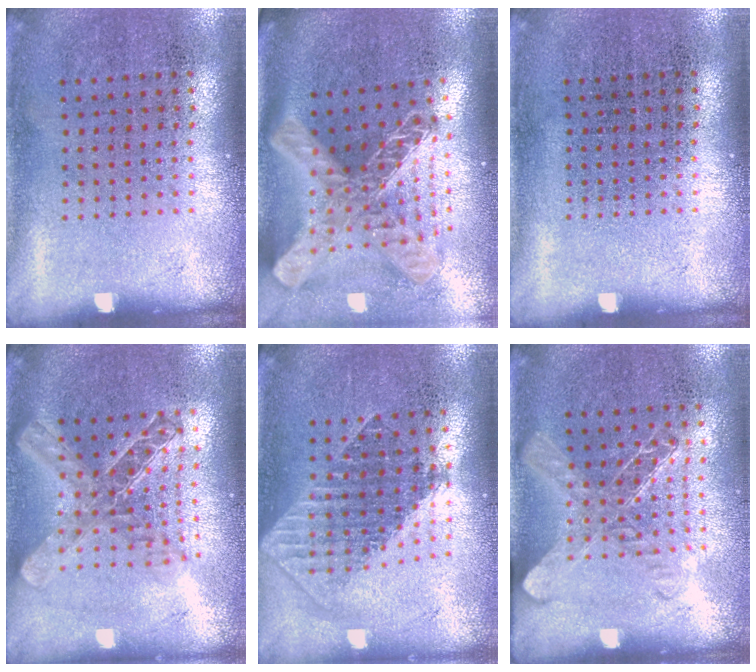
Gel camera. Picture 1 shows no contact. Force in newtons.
{"total": 2.8, "press": 2.0, "slide": 2.0}
{"total": 0.0}
{"total": 2.0, "press": 1.7, "slide": 1.1}
{"total": 1.8, "press": 1.4, "slide": 1.1}
{"total": 1.5, "press": 1.3, "slide": 0.6}